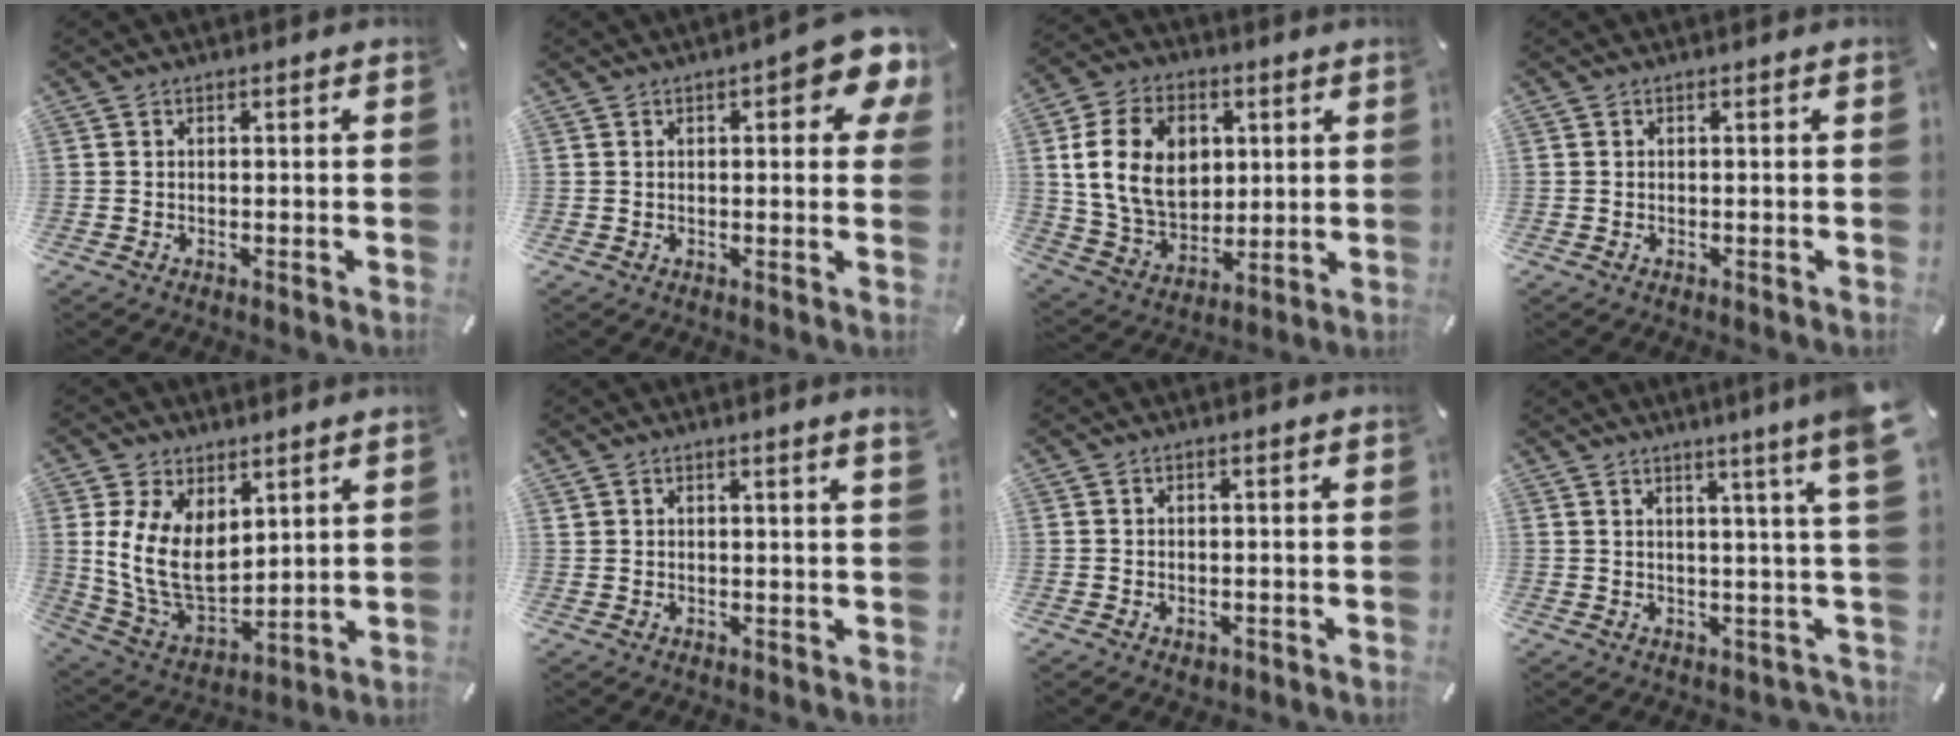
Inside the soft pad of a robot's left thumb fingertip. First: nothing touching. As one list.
[{"total": 9.2, "force": [3.3, 3.5, 7.8], "torque": [-0.100, -0.013, 0.052]}, {"total": 15.4, "force": [3.4, 11.8, 9.4], "torque": [-0.188, 0.011, 0.064]}, {"total": 0.0}, {"total": 13.3, "force": [3.6, 9.4, 8.7], "torque": [-0.200, -0.033, 0.072]}, {"total": 1.7, "force": [1.4, -0.2, 0.8], "torque": [-0.016, -0.004, 0.026]}, {"total": 1.0, "force": [-0.2, 0.9, 0.4], "torque": [-0.007, 0.003, -0.005]}, {"total": 7.9, "force": [4.1, -0.5, 6.7], "torque": [-0.103, -0.031, 0.063]}]